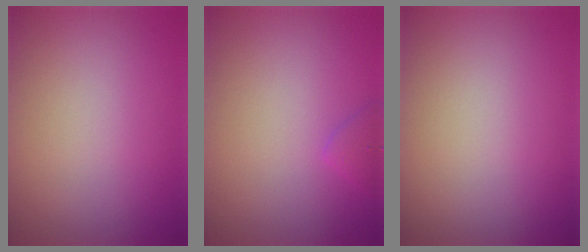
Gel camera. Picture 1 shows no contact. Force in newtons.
{"total": 1.2, "press": 1.2, "slide": 0.1}
{"total": 0.0}